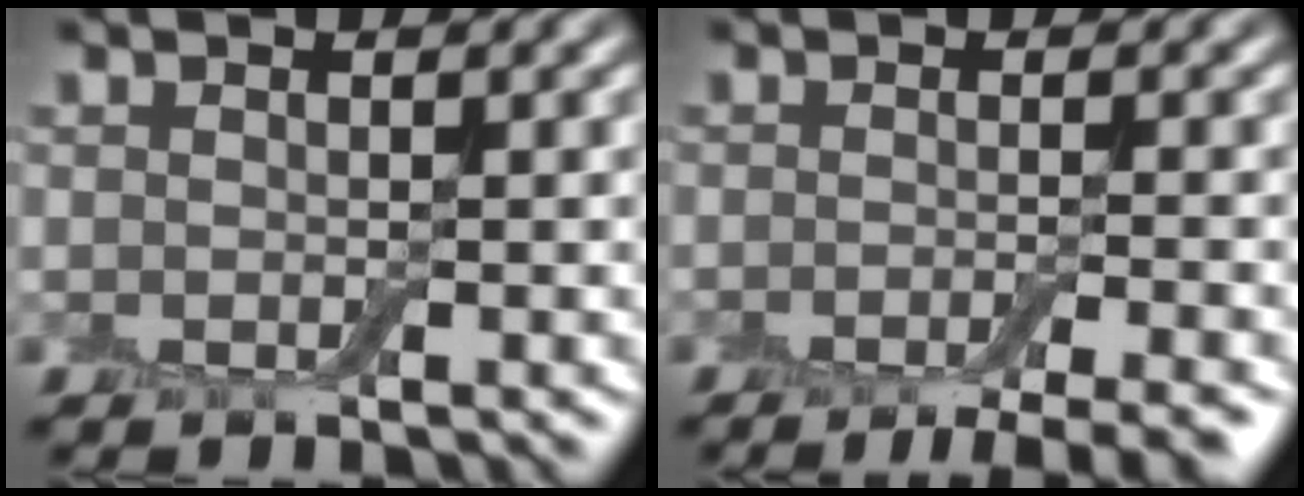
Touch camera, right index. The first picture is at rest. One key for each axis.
{"total": 4.6, "fx": -3.1, "fy": 1.0, "fz": 3.3, "tx": -0.030, "ty": -0.003, "tz": -0.049}